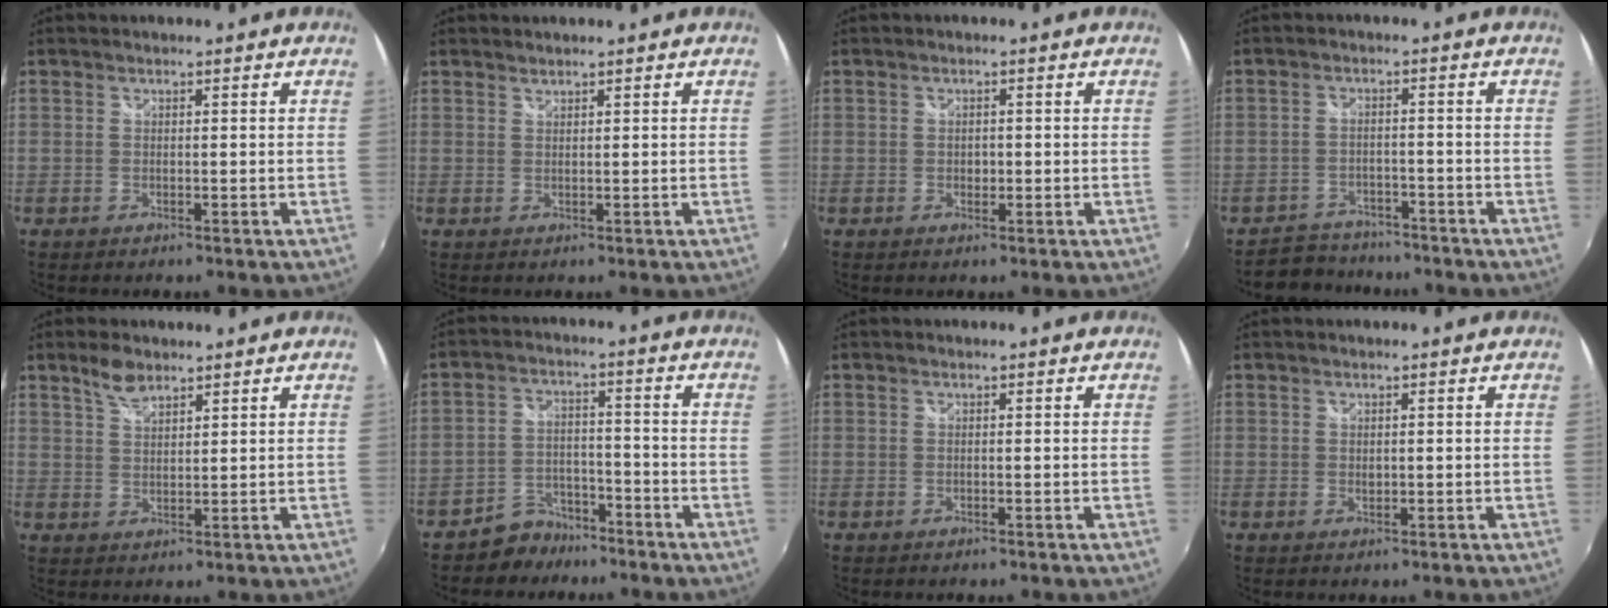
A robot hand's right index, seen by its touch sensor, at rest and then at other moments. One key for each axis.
{"total": 0.8, "fx": 0.8, "fy": 0.1, "fz": 0.1, "tx": 0.000, "ty": 0.001, "tz": 0.015}
{"total": 1.2, "fx": -0.2, "fy": 1.0, "fz": 0.5, "tx": -0.007, "ty": -0.001, "tz": -0.003}
{"total": 6.2, "fx": -5.3, "fy": 3.2, "fz": 0.3, "tx": -0.027, "ty": 0.011, "tz": -0.086}
{"total": 4.2, "fx": 3.2, "fy": 1.6, "fz": 2.1, "tx": -0.038, "ty": 0.005, "tz": 0.061}
{"total": 6.3, "fx": -5.1, "fy": 3.6, "fz": 0.5, "tx": -0.021, "ty": 0.021, "tz": -0.084}
{"total": 0.0}
{"total": 0.6, "fx": 0.2, "fy": 0.5, "fz": 0.2, "tx": -0.002, "ty": -0.001, "tz": 0.003}